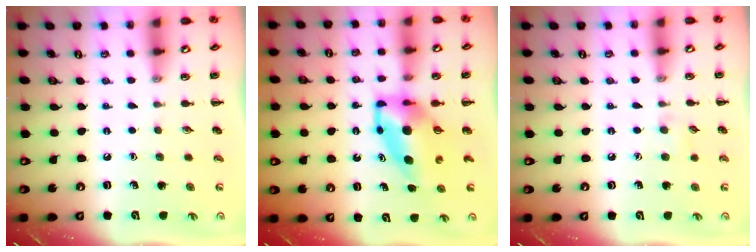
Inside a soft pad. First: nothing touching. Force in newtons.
{"total": 6.9, "press": 6.7, "slide": 1.5}
{"total": 4.1, "press": 3.7, "slide": 1.6}